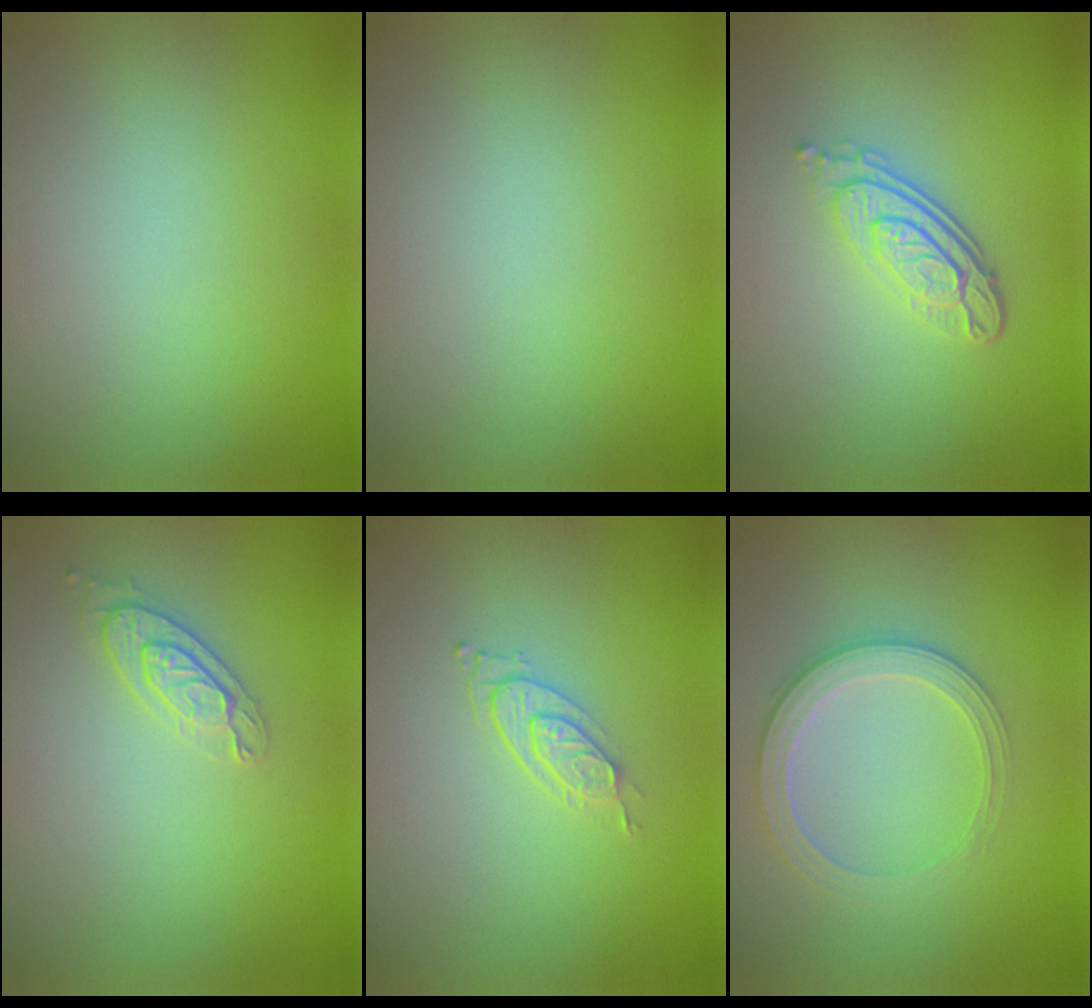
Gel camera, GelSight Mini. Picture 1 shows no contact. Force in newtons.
{"total": 0.0}
{"total": 4.3, "press": 3.0, "slide": 3.1}
{"total": 2.1, "press": 2.1, "slide": 0.5}
{"total": 2.0, "press": 1.4, "slide": 1.4}
{"total": 2.8, "press": 2.7, "slide": 0.8}